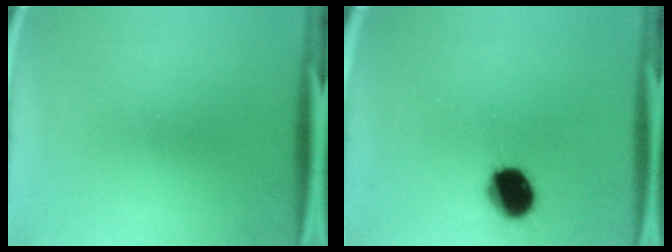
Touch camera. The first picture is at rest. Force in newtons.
{"total": 10.5}